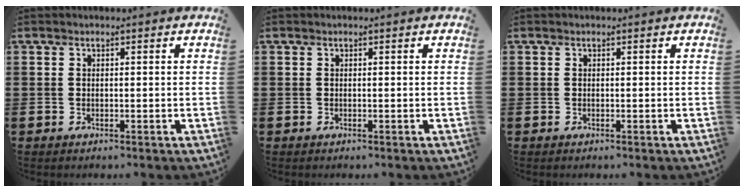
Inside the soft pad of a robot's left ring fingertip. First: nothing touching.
{"total": 0.0}
{"total": 0.0}